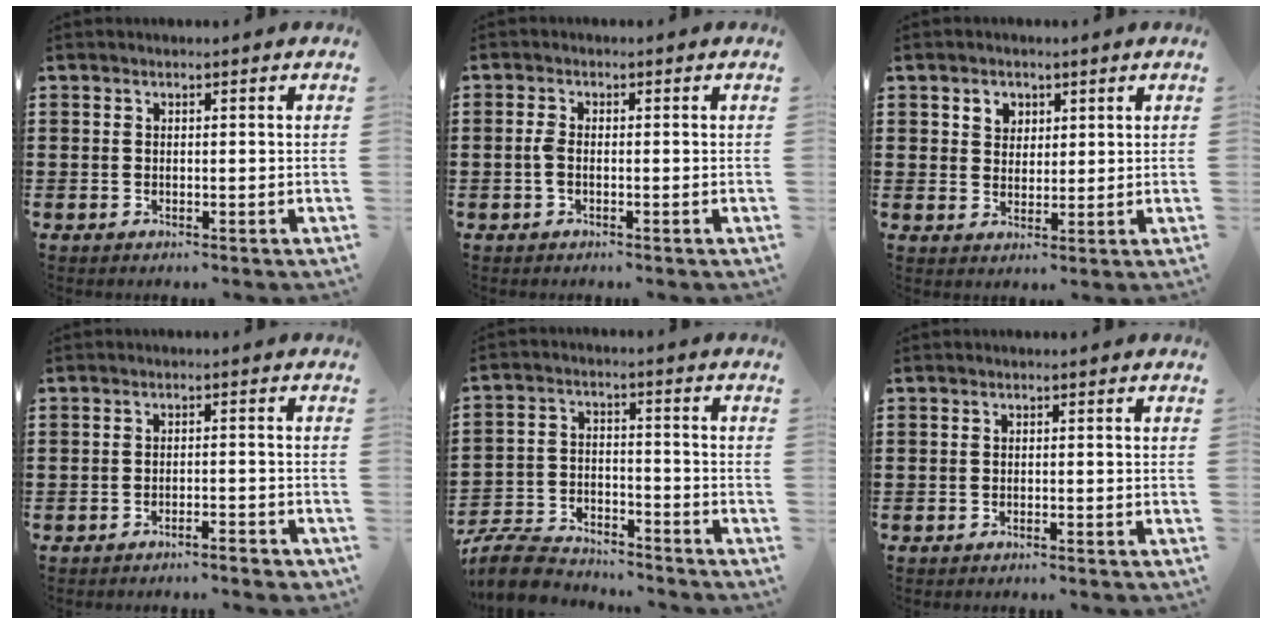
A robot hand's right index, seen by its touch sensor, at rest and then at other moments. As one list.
[{"total": 2.1, "force": [-0.5, 0.8, 1.8], "torque": [-0.051, -0.004, -0.015]}, {"total": 2.8, "force": [1.4, 2.4, 0.6], "torque": [-0.022, 0.011, 0.025]}, {"total": 2.3, "force": [-2.3, -0.1, 0.5], "torque": [-0.013, 0.000, -0.048]}, {"total": 7.7, "force": [-7.5, 1.5, 1.4], "torque": [-0.039, 0.015, -0.150]}, {"total": 0.7, "force": [-0.7, -0.1, 0.2], "torque": [-0.005, -0.002, -0.013]}]